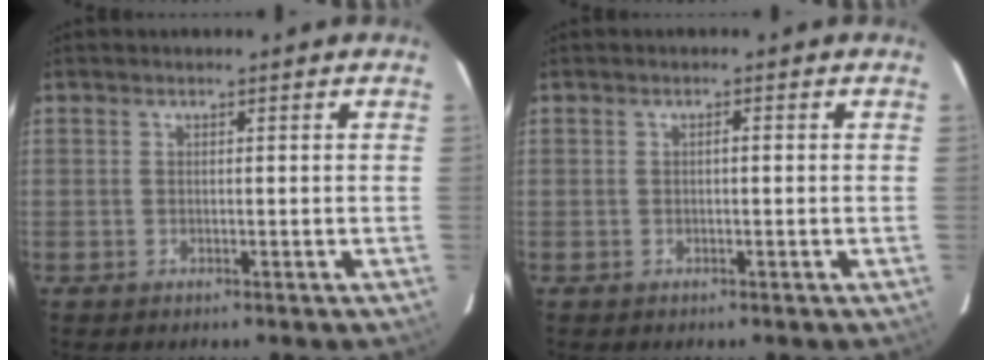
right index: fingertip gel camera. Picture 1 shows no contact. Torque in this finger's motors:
{"motor_torque": [0.12, -0.02, 0.03, 0.02]}